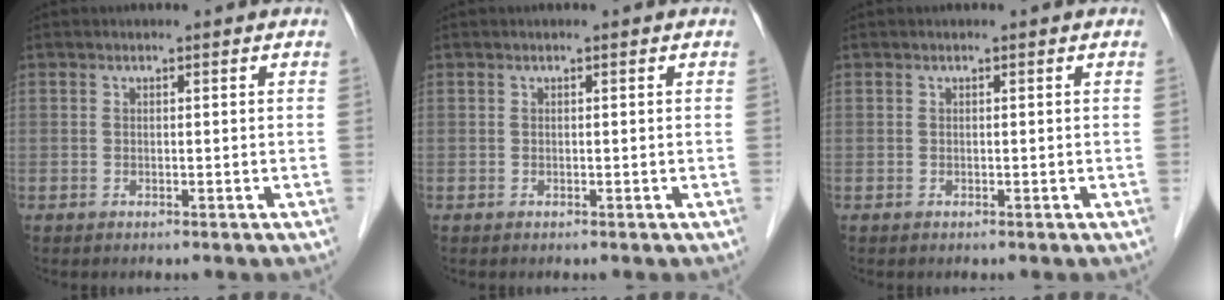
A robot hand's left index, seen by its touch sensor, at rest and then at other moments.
{"total": 0.0}
{"total": 0.0}